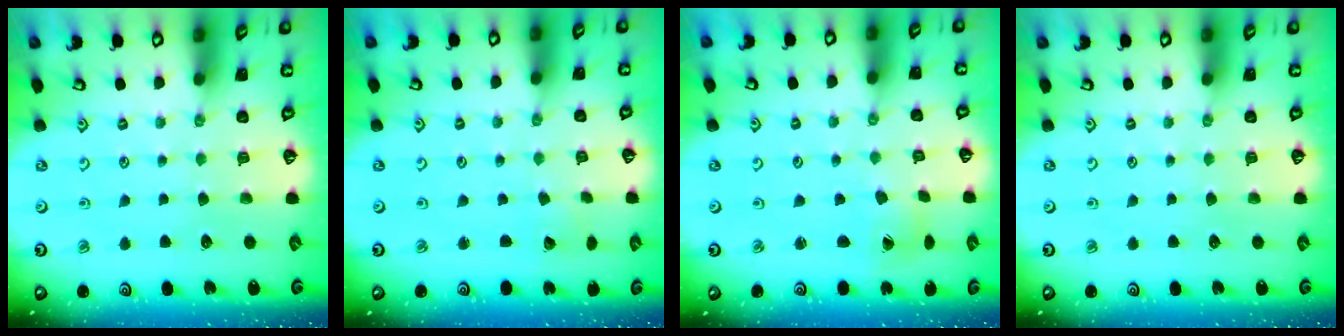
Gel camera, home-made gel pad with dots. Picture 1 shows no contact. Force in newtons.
{"total": 2.2, "press": 2.2, "slide": 0.2}
{"total": 1.3, "press": 1.3, "slide": 0.1}
{"total": 0.0}